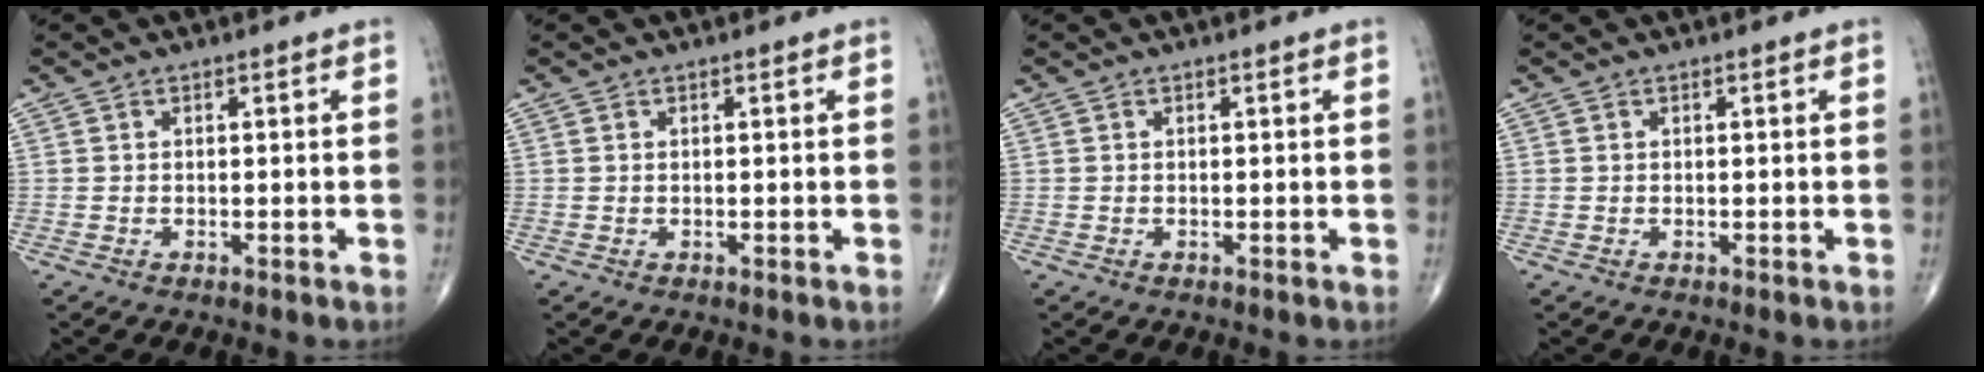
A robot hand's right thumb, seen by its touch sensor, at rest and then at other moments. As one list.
[{"total": 0.0}, {"total": 0.0}, {"total": 0.0}]